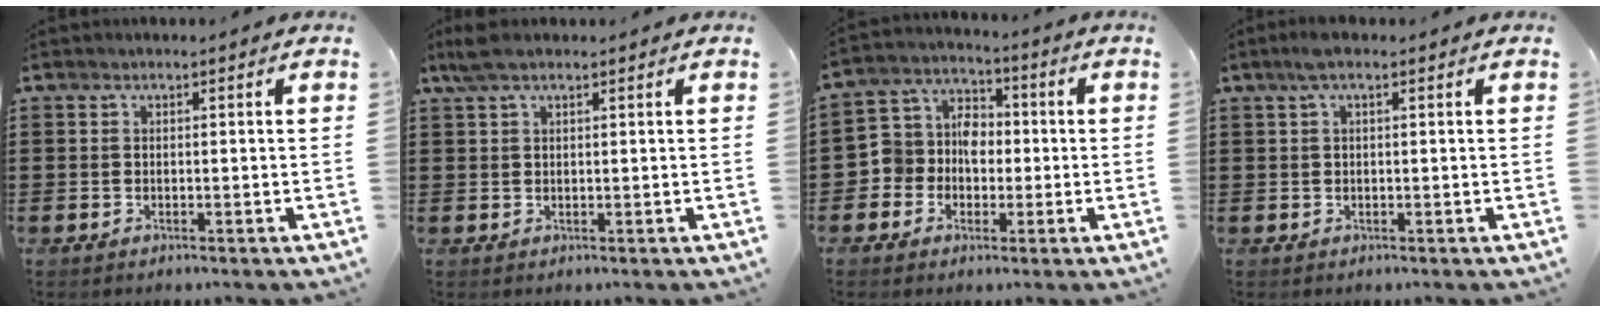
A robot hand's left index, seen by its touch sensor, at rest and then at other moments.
{"total": 2.8, "force": [1.9, 0.8, 1.9], "torque": [-0.042, 0.003, 0.034]}
{"total": 6.0, "force": [-1.1, 5.6, 1.7], "torque": [-0.070, 0.006, -0.029]}
{"total": 2.1, "force": [0.9, 0.5, 1.8], "torque": [-0.038, 0.005, 0.015]}